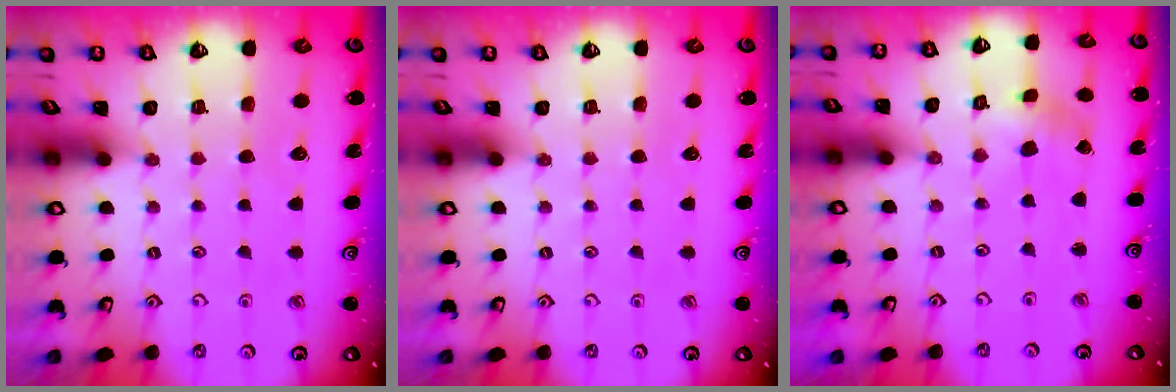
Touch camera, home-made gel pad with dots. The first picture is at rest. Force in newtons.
{"total": 0.0}
{"total": 0.9, "press": 0.8, "slide": 0.2}